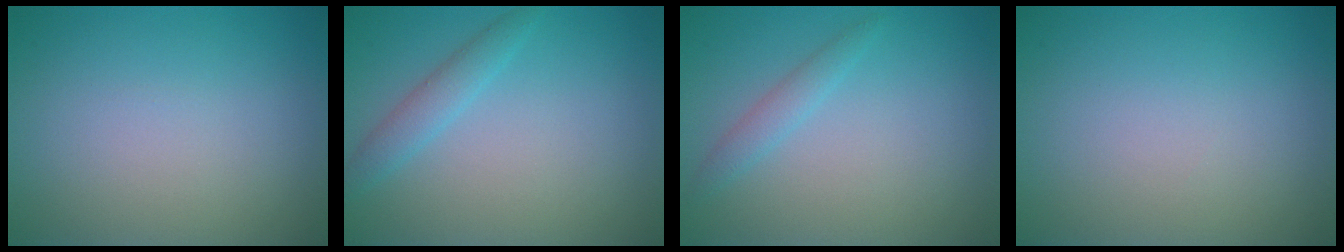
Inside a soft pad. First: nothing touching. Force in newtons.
{"total": 1.9, "press": 1.9, "slide": 0.1}
{"total": 1.5, "press": 1.5, "slide": 0.1}
{"total": 0.0}